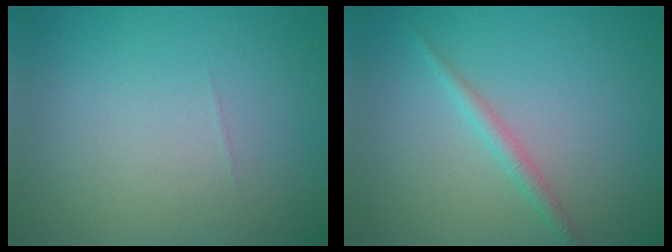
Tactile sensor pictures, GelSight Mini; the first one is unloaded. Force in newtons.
{"total": 1.6, "press": 1.6, "slide": 0.0}